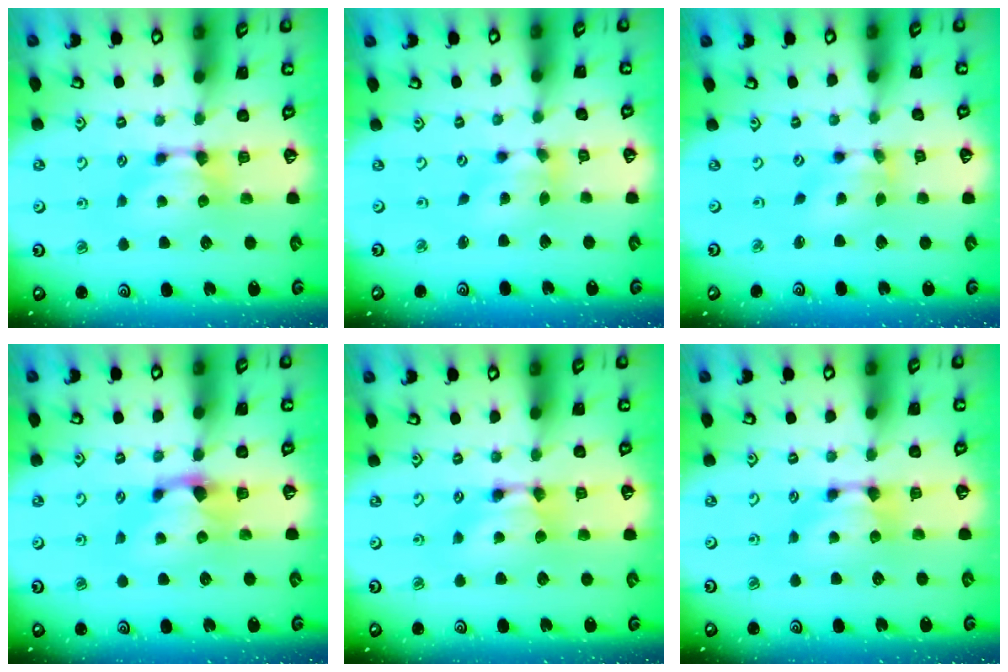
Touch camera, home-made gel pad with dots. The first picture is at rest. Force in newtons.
{"total": 3.7, "press": 3.3, "slide": 1.6}
{"total": 2.1, "press": 1.4, "slide": 1.5}
{"total": 1.1, "press": 0.1, "slide": 1.1}
{"total": 1.5, "press": 1.5, "slide": 0.1}
{"total": 0.6, "press": 0.1, "slide": 0.6}